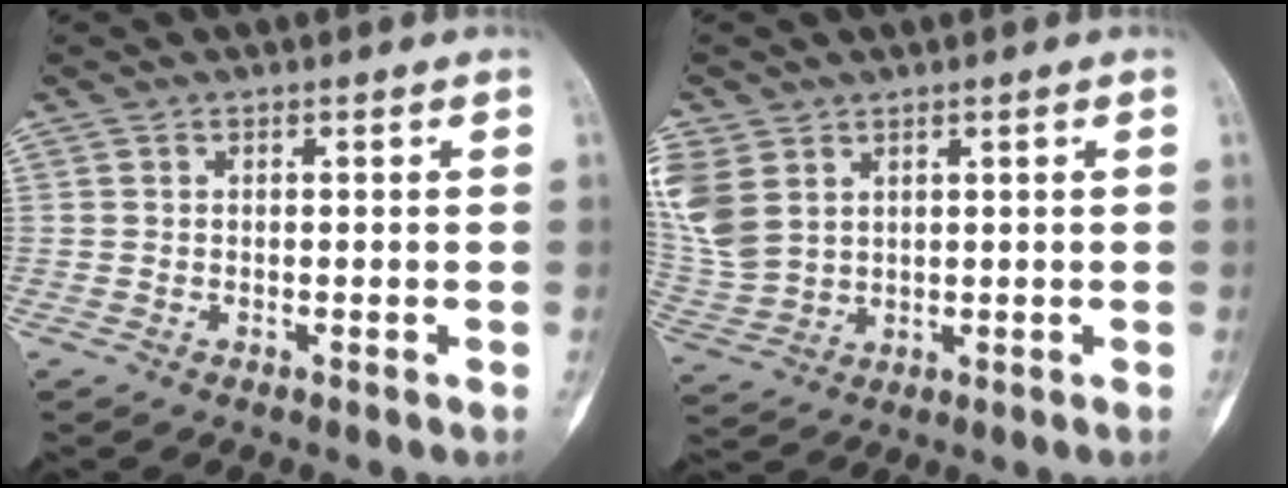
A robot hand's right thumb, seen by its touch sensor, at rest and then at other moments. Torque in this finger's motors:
{"motor_torque": [-0.77, 1.29, 0.59, 0.59, 0.13]}